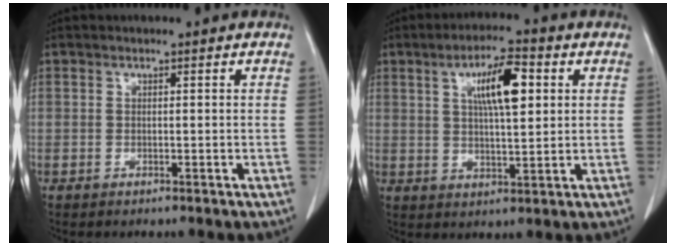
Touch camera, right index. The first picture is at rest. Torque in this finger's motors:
{"motor_torque": [0.30, 0.09, 0.44, 0.12]}